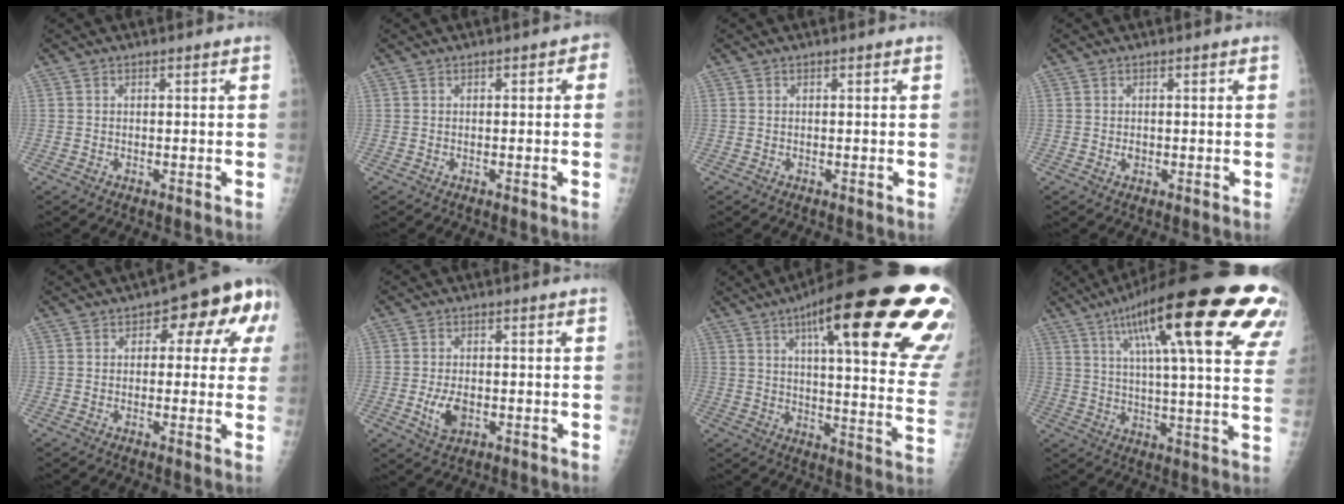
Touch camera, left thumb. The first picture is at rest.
{"total": 1.5, "force": [0.0, 1.1, 1.1], "torque": [0.003, 0.006, -0.009]}
{"total": 0.0}
{"total": 0.9, "force": [-0.1, 0.7, 0.4], "torque": [-0.002, 0.001, -0.001]}
{"total": 10.6, "force": [3.4, 5.5, 8.4], "torque": [-0.054, 0.014, 0.029]}
{"total": 4.7, "force": [-1.2, 2.9, 3.5], "torque": [-0.063, -0.002, -0.017]}
{"total": 33.1, "force": [16.7, 7.7, 27.5], "torque": [-0.277, -0.020, 0.231]}
{"total": 31.4, "force": [15.5, 6.9, 26.4], "torque": [-0.322, 0.003, 0.220]}